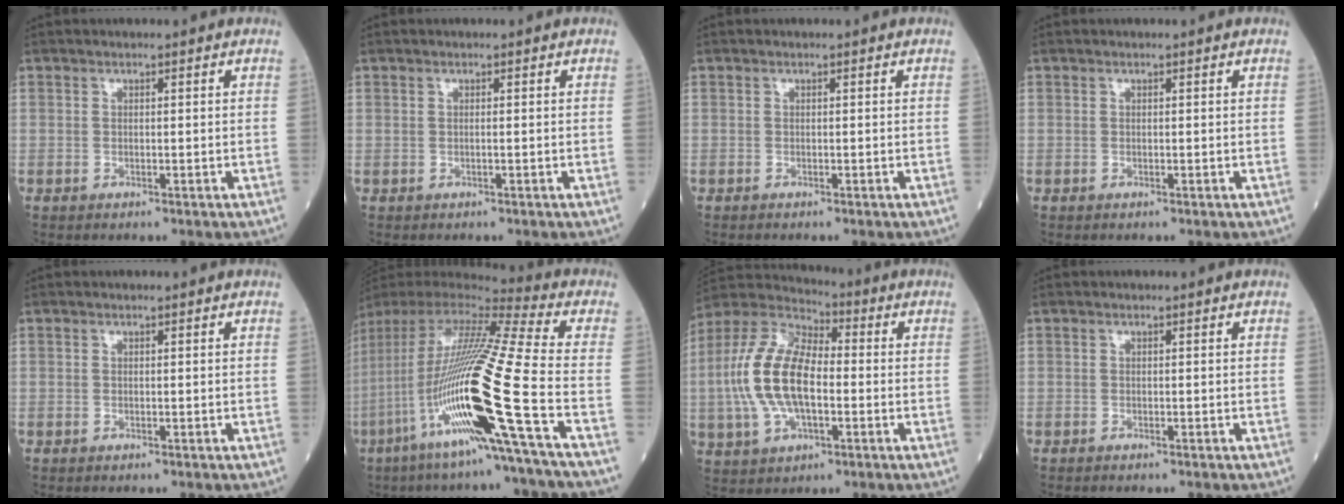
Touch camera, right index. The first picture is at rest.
{"total": 0.0}
{"total": 0.0}
{"total": 0.0}
{"total": 0.0}
{"total": 24.8, "force": [-7.4, -0.7, 23.6], "torque": [-0.474, -0.039, -0.158]}
{"total": 15.1, "force": [-1.2, 7.0, 13.3], "torque": [-0.295, 0.021, -0.026]}
{"total": 0.7, "force": [-0.6, 0.0, 0.3], "torque": [0.003, 0.001, -0.012]}